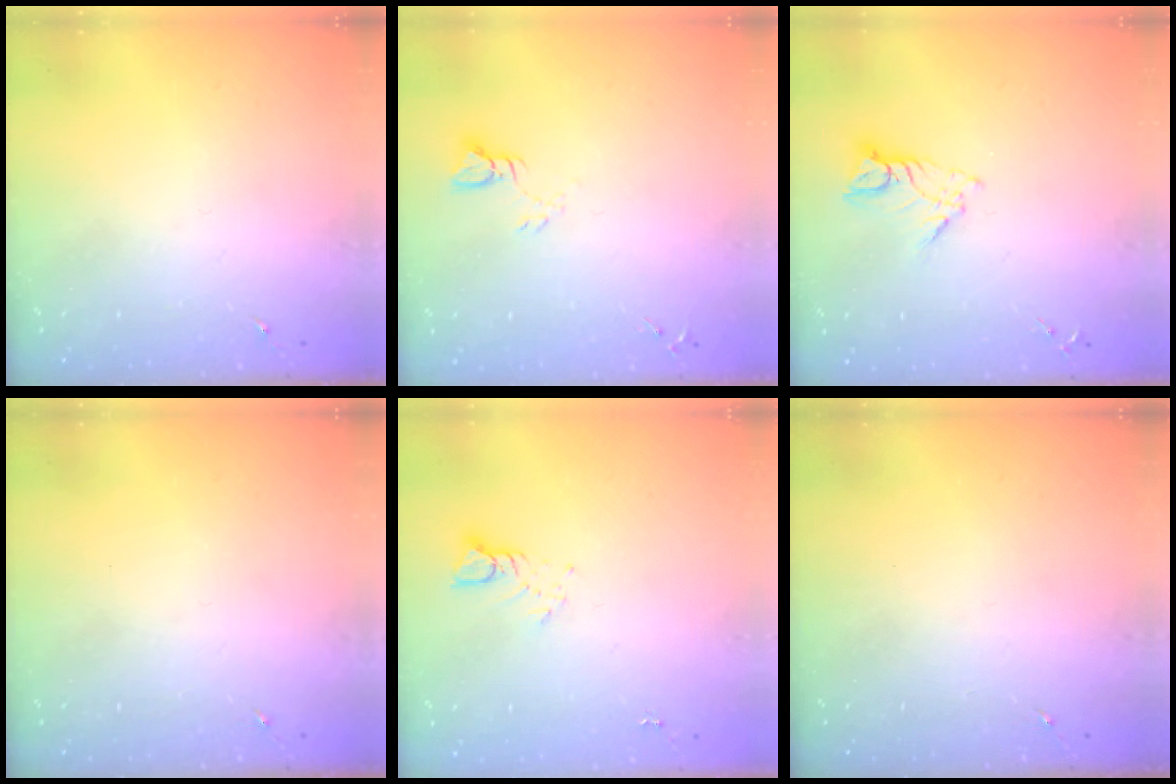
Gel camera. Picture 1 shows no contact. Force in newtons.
{"total": 2.8, "press": 2.8, "slide": 0.2}
{"total": 8.4, "press": 8.4, "slide": 0.9}
{"total": 0.0}
{"total": 3.8, "press": 3.8, "slide": 0.2}
{"total": 0.0}